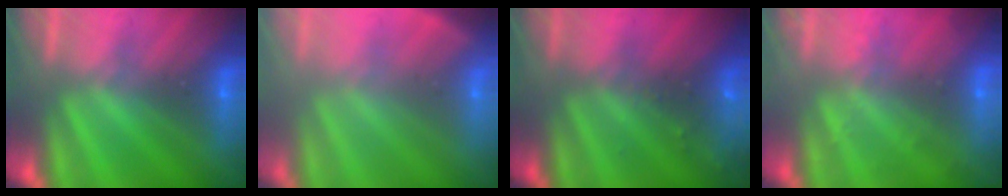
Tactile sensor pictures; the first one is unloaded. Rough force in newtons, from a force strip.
{"total": 2.4}
{"total": 6.7}
{"total": 2.1}